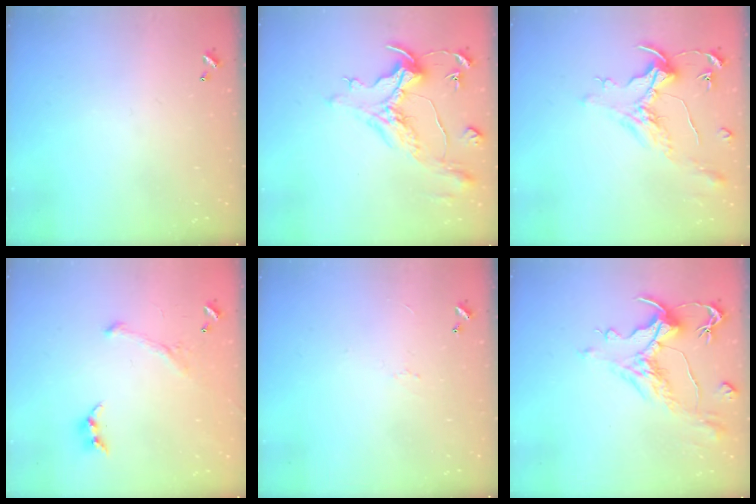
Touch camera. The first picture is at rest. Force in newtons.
{"total": 1.5, "press": 0.8, "slide": 1.2}
{"total": 1.6, "press": 1.4, "slide": 0.7}
{"total": 2.8, "press": 2.6, "slide": 1.0}
{"total": 2.3, "press": 2.2, "slide": 0.6}
{"total": 1.8, "press": 1.1, "slide": 1.4}